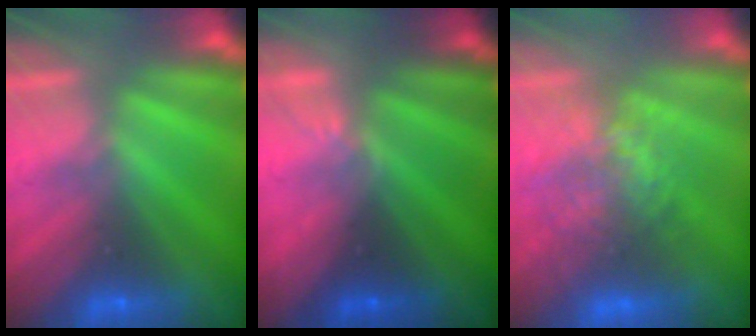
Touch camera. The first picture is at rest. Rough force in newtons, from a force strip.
{"total": 1.6}
{"total": 3.6}